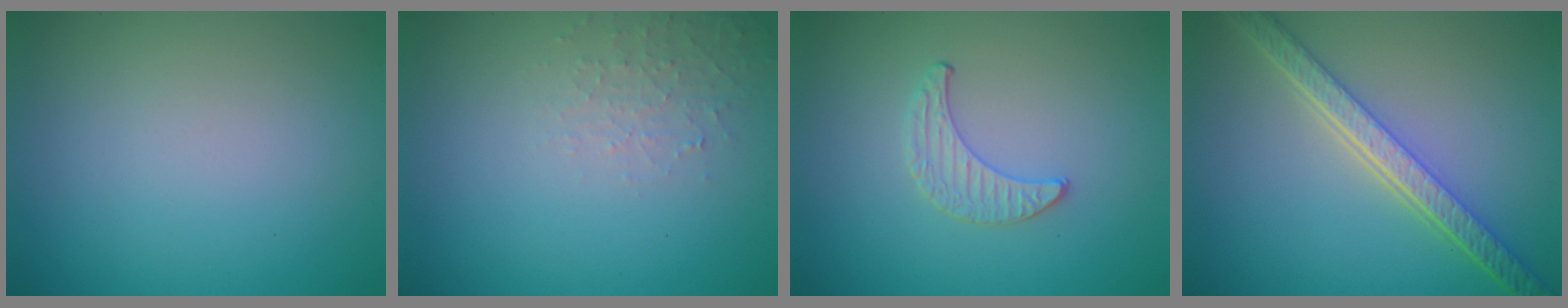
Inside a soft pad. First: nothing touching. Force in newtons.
{"total": 1.8, "press": 1.8, "slide": 0.4}
{"total": 1.0, "press": 1.0, "slide": 0.3}
{"total": 5.7, "press": 4.3, "slide": 3.7}